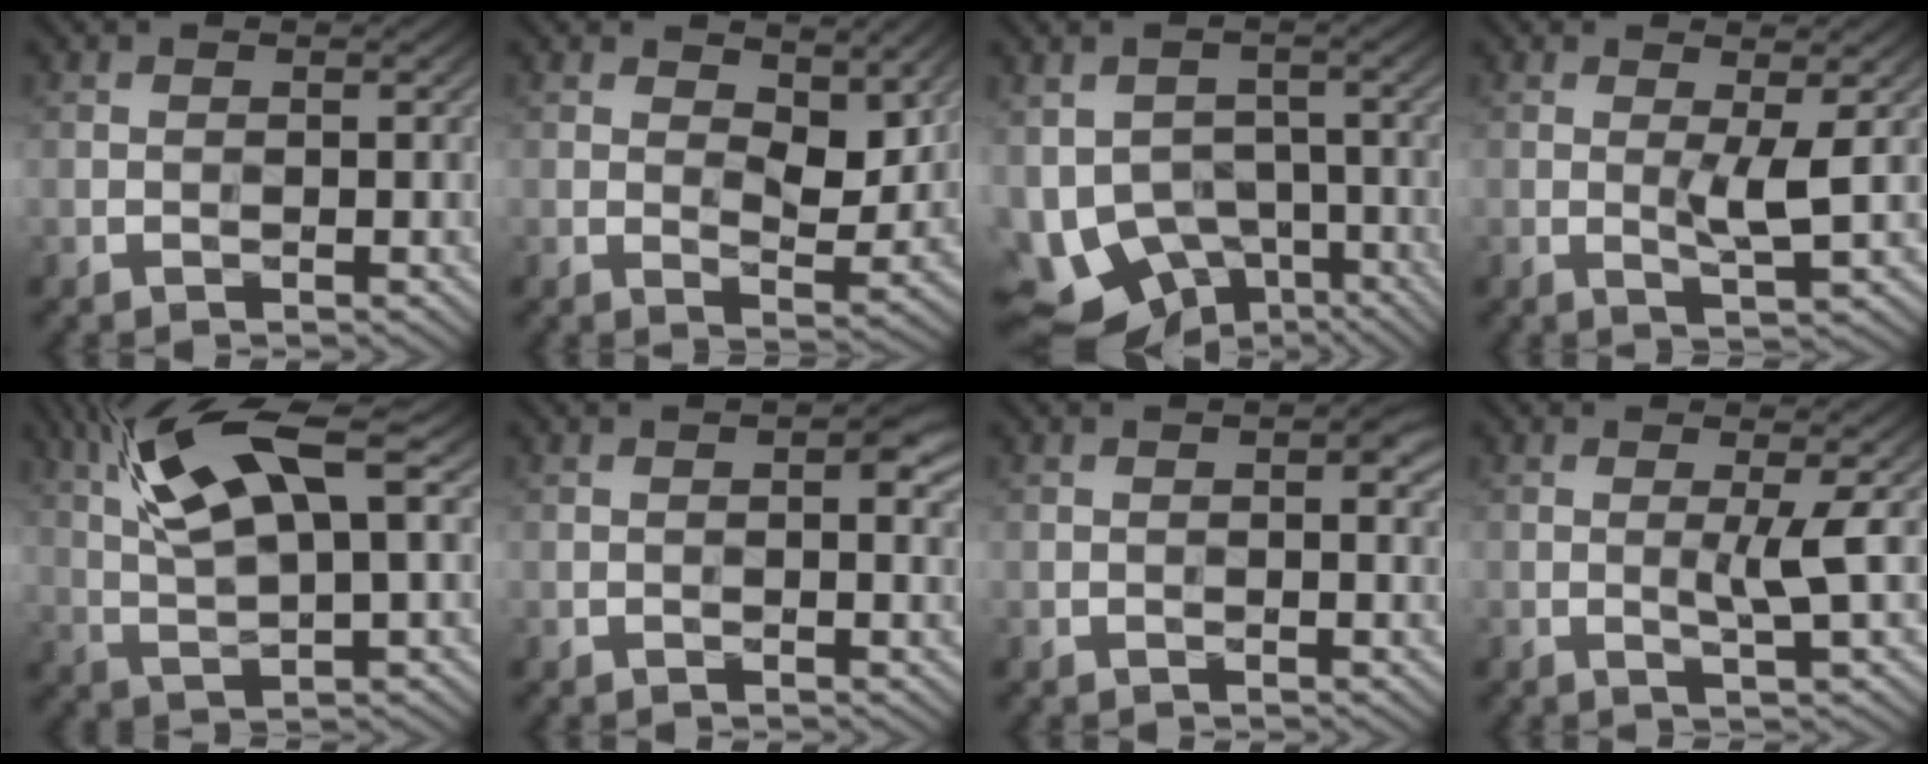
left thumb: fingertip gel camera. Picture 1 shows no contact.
{"total": 6.8, "force": [3.5, 3.3, 4.9], "torque": [-0.083, -0.007, 0.056]}
{"total": 10.5, "force": [-4.2, 7.7, 5.8], "torque": [-0.139, -0.016, -0.046]}
{"total": 3.1, "force": [0.4, 0.3, 3.0], "torque": [-0.060, -0.004, 0.009]}
{"total": 12.2, "force": [5.7, 3.1, 10.3], "torque": [-0.222, 0.010, 0.108]}
{"total": 2.7, "force": [0.7, 1.2, 2.3], "torque": [-0.031, 0.002, 0.012]}
{"total": 2.0, "force": [0.6, 0.9, 1.6], "torque": [-0.021, 0.001, 0.012]}
{"total": 2.9, "force": [0.3, 0.0, 2.9], "torque": [-0.057, 0.003, 0.003]}